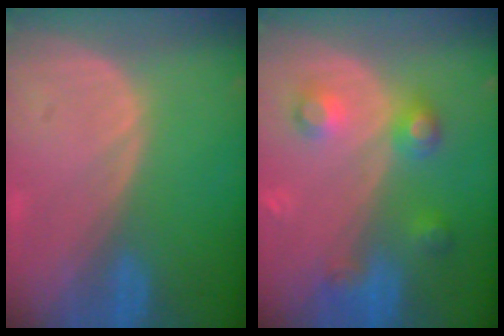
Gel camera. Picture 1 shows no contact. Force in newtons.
{"total": 5.3, "press": 5.3, "slide": 0.3}